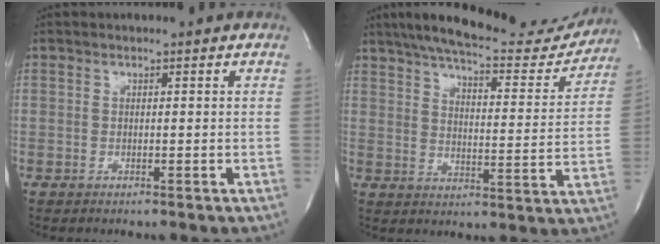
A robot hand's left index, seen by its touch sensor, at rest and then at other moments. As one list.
[{"total": 21.8, "force": [19.3, 4.6, 9.1], "torque": [-0.143, -0.018, 0.248]}]